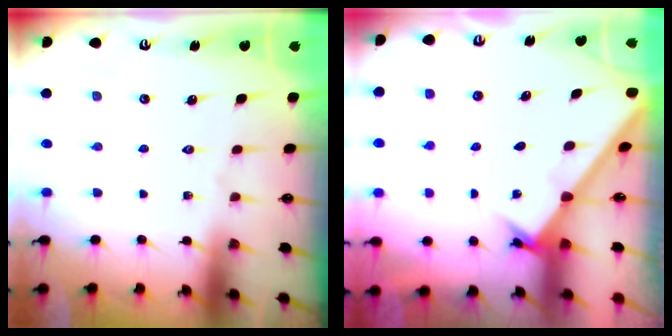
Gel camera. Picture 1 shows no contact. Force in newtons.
{"total": 1.8, "press": 1.8, "slide": 0.1}